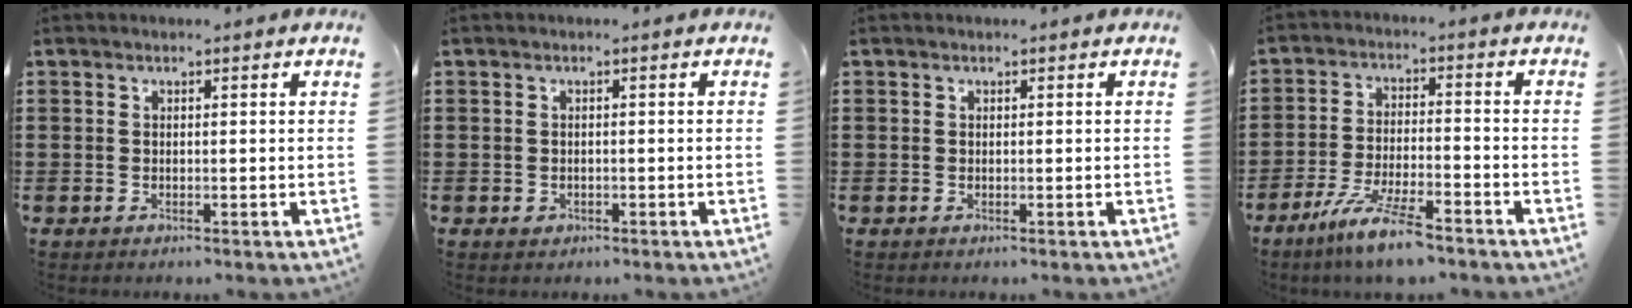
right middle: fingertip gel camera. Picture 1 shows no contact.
{"total": 0.7, "force": [-0.3, 0.6, 0.3], "torque": [-0.009, 0.002, -0.007]}
{"total": 0.0}
{"total": 8.2, "force": [-6.4, 0.8, 5.1], "torque": [-0.112, -0.011, -0.123]}